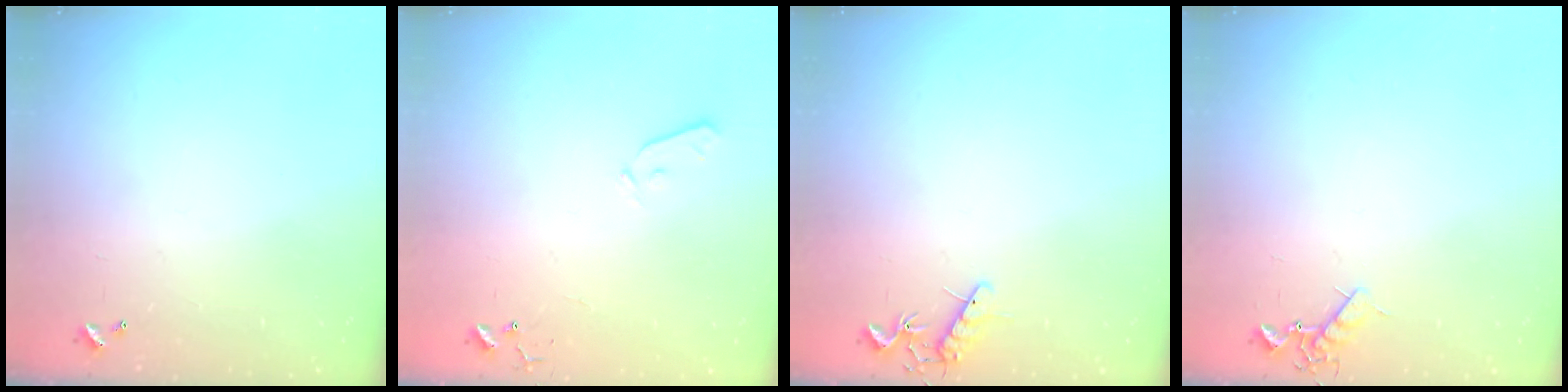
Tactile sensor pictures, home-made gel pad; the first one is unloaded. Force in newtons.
{"total": 3.6, "press": 3.6, "slide": 0.6}
{"total": 7.5, "press": 7.4, "slide": 0.6}
{"total": 7.8, "press": 7.8, "slide": 0.8}